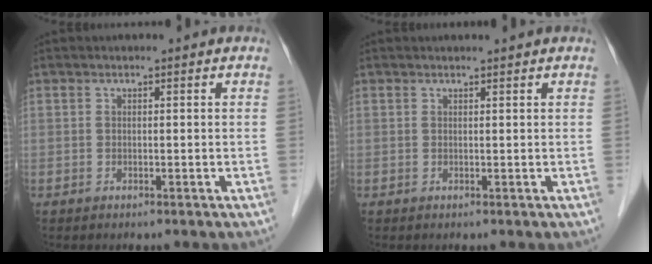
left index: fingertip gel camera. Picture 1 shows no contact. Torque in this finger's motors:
{"motor_torque": [0.58, -0.66, 0.07, 0.01]}